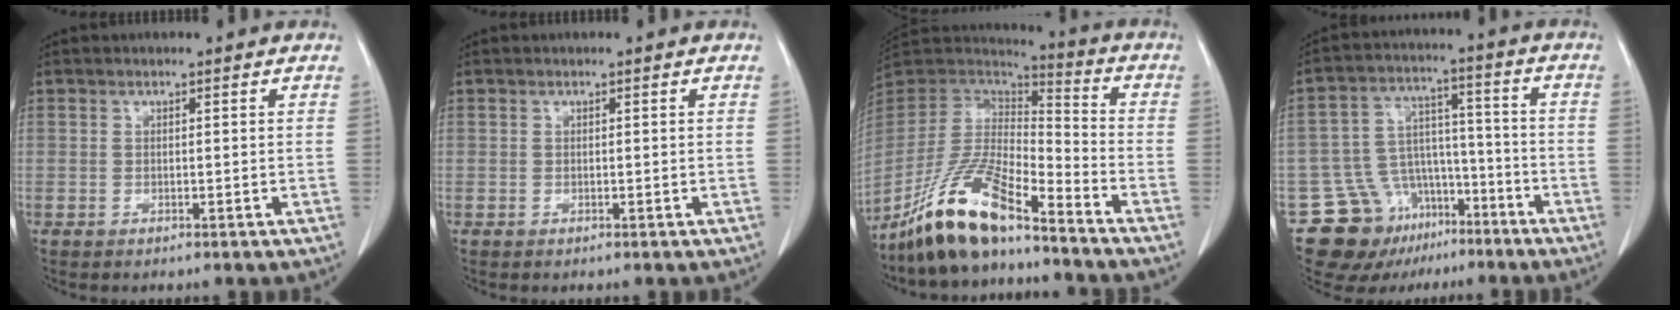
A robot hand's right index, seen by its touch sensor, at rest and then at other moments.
{"total": 0.0}
{"total": 15.4, "force": [-11.6, 2.7, 9.8], "torque": [-0.191, -0.005, -0.217]}
{"total": 13.6, "force": [-9.0, 9.2, 4.4], "torque": [-0.073, 0.055, -0.137]}